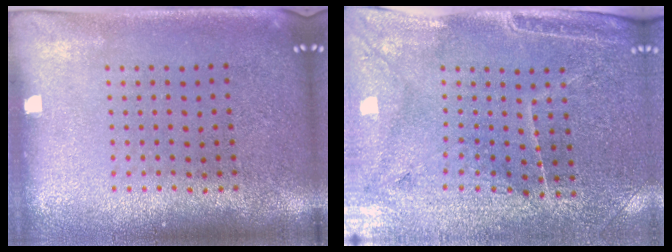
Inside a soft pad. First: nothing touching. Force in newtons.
{"total": 3.2, "press": 3.1, "slide": 0.9}